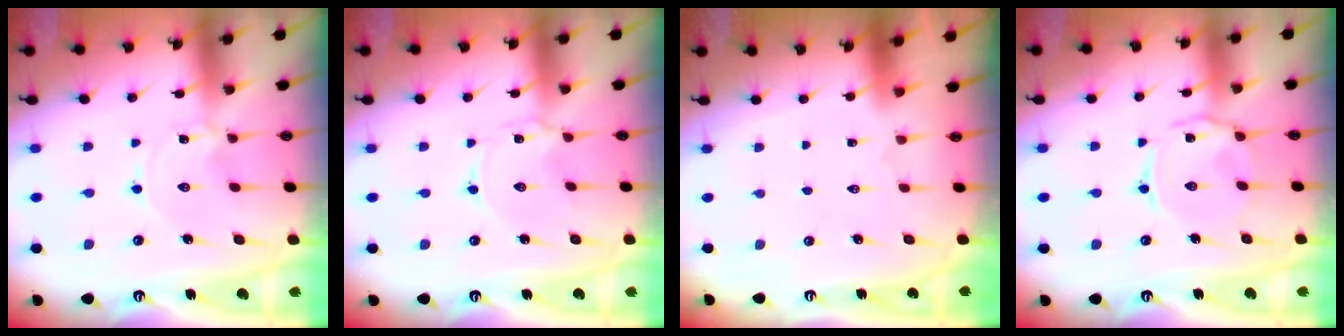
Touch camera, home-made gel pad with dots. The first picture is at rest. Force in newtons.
{"total": 1.0, "press": 1.0, "slide": 0.2}
{"total": 1.6, "press": 1.6, "slide": 0.1}
{"total": 4.3, "press": 4.2, "slide": 0.7}